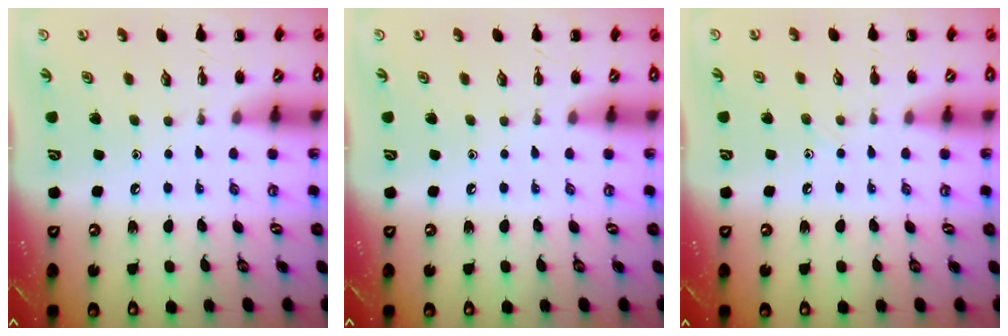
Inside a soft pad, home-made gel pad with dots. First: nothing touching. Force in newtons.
{"total": 0.0}
{"total": 4.0, "press": 3.7, "slide": 1.6}